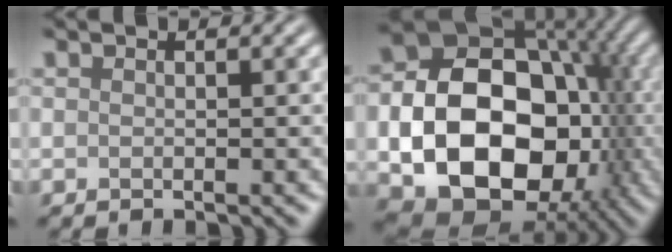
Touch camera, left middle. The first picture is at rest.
{"total": 16.6, "force": [-3.2, 12.1, 10.9], "torque": [-0.163, -0.027, -0.051]}